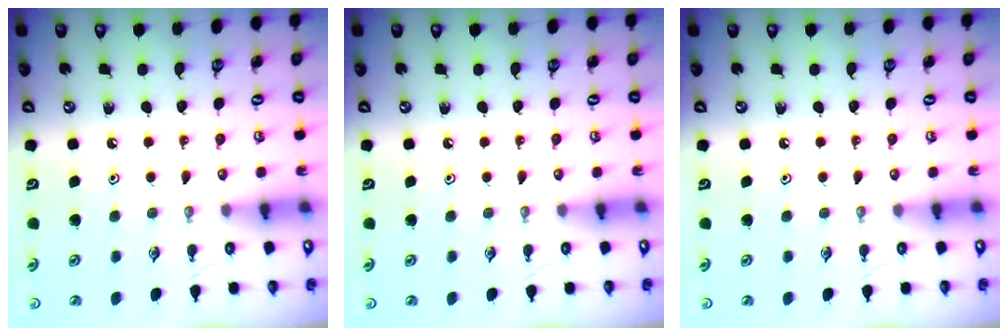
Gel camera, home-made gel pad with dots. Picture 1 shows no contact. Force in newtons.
{"total": 0.0}
{"total": 0.0}